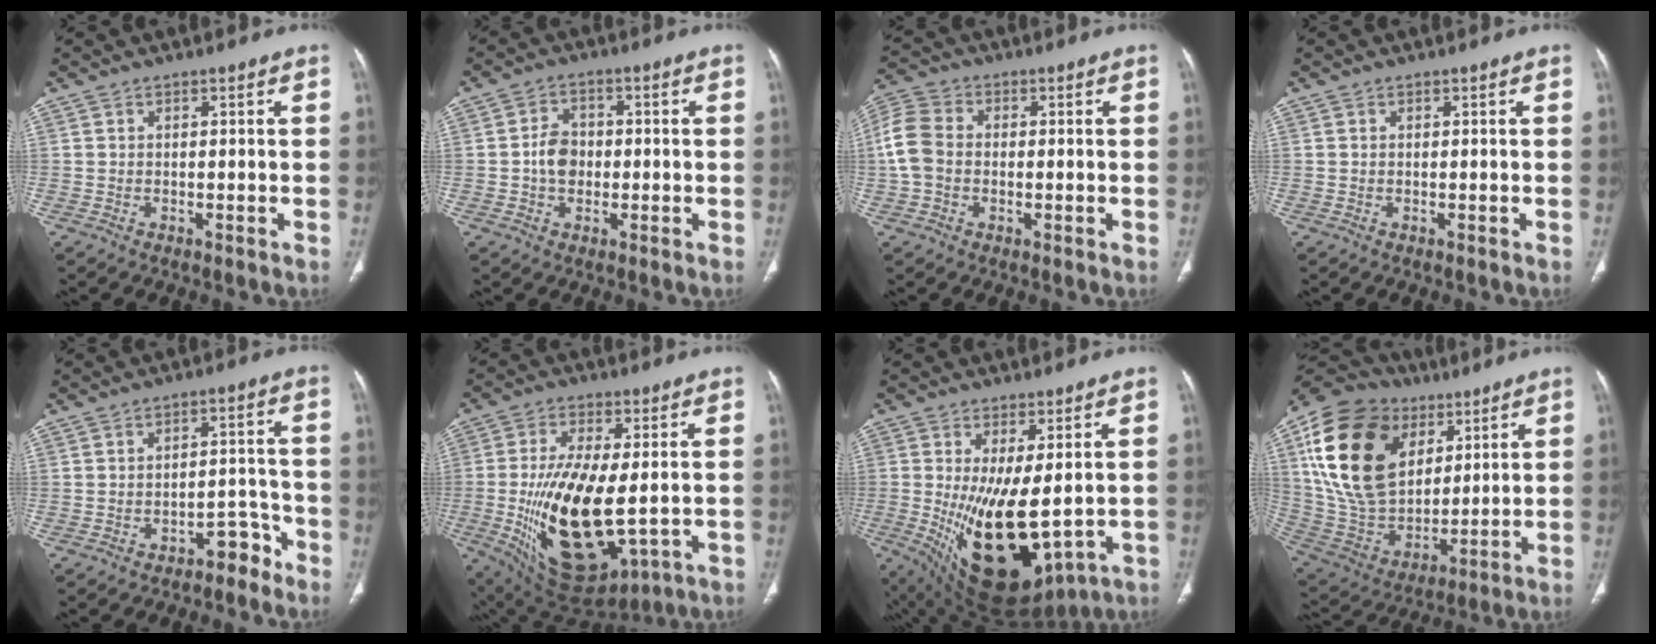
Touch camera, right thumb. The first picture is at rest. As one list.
[{"total": 5.3, "force": [-0.5, 4.2, 3.2], "torque": [-0.040, 0.012, -0.014]}, {"total": 8.0, "force": [-0.1, 6.2, 5.0], "torque": [-0.109, 0.023, -0.012]}, {"total": 0.0}, {"total": 5.0, "force": [-3.8, 2.7, 1.6], "torque": [-0.001, 0.057, -0.051]}, {"total": 20.6, "force": [-2.2, 9.3, 18.3], "torque": [-0.338, -0.023, -0.011]}, {"total": 17.6, "force": [-1.4, 7.5, 15.9], "torque": [-0.262, -0.032, 0.010]}, {"total": 26.9, "force": [9.7, 18.0, 17.6], "torque": [-0.320, -0.008, 0.182]}]